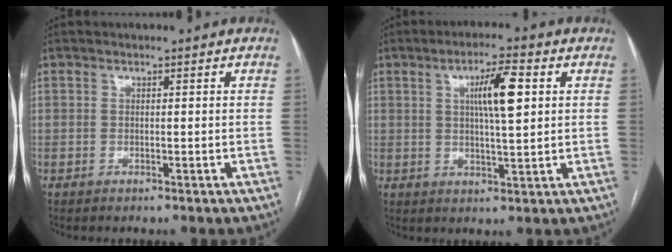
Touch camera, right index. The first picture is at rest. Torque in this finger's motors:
{"motor_torque": [1.05, 0.17, 0.26, 0.13]}